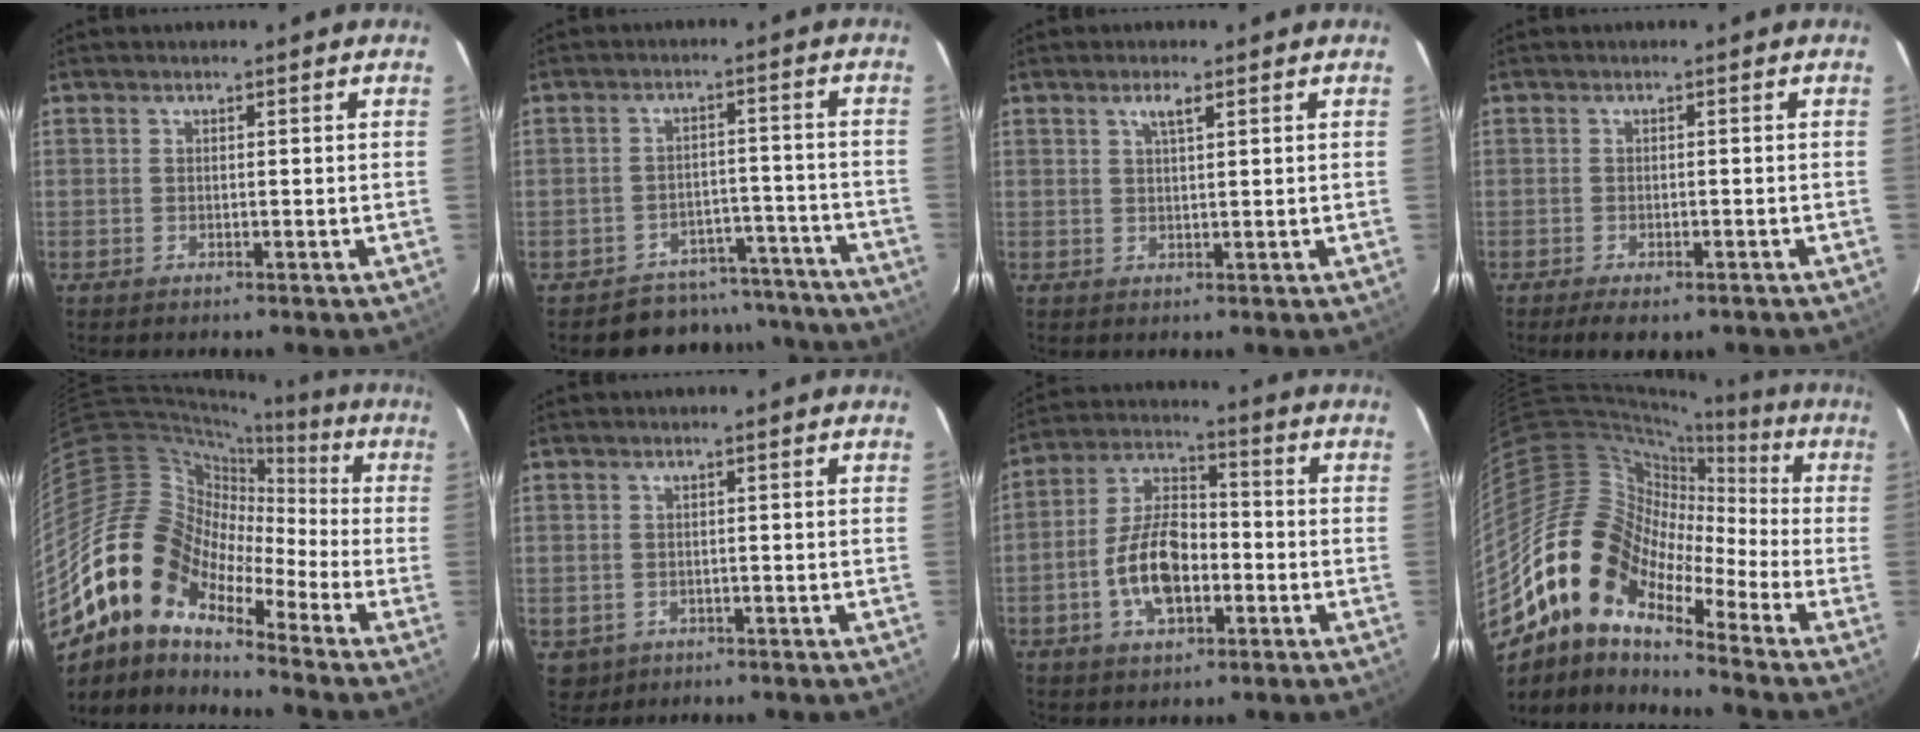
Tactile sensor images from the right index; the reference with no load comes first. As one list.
[{"total": 12.7, "force": [-11.4, 5.7, 0.1], "torque": [0.006, 0.062, -0.137]}, {"total": 2.2, "force": [1.2, 0.3, 1.7], "torque": [-0.031, 0.003, 0.022]}, {"total": 4.7, "force": [-3.4, 1.7, 2.8], "torque": [-0.059, -0.018, -0.050]}, {"total": 15.2, "force": [-10.6, 7.7, 7.8], "torque": [-0.126, 0.004, -0.222]}, {"total": 3.3, "force": [-0.7, 3.1, 0.9], "torque": [-0.020, -0.004, -0.002]}, {"total": 12.0, "force": [-3.6, 6.5, 9.5], "torque": [-0.192, 0.018, -0.061]}, {"total": 15.4, "force": [-9.6, 7.8, 9.1], "torque": [-0.147, 0.004, -0.204]}]